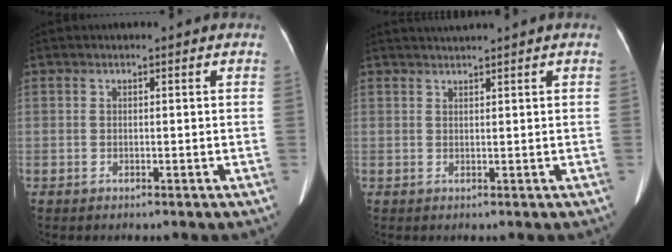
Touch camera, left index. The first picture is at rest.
{"total": 1.8, "force": [1.5, -0.8, 0.3], "torque": [-0.005, 0.006, 0.036]}